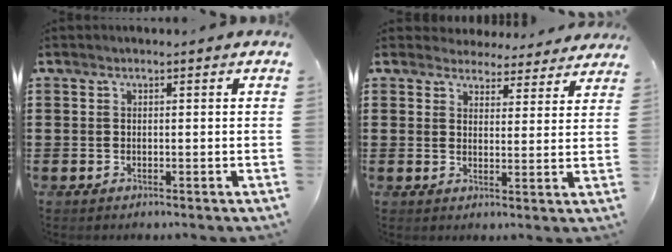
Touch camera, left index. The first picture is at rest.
{"total": 4.1, "force": [4.1, 0.8, 0.2], "torque": [-0.021, -0.015, 0.074]}